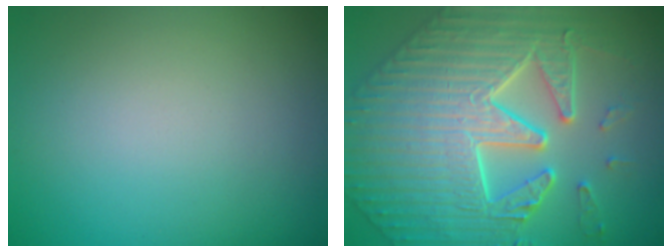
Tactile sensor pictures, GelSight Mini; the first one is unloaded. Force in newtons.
{"total": 8.7, "press": 7.2, "slide": 4.9}